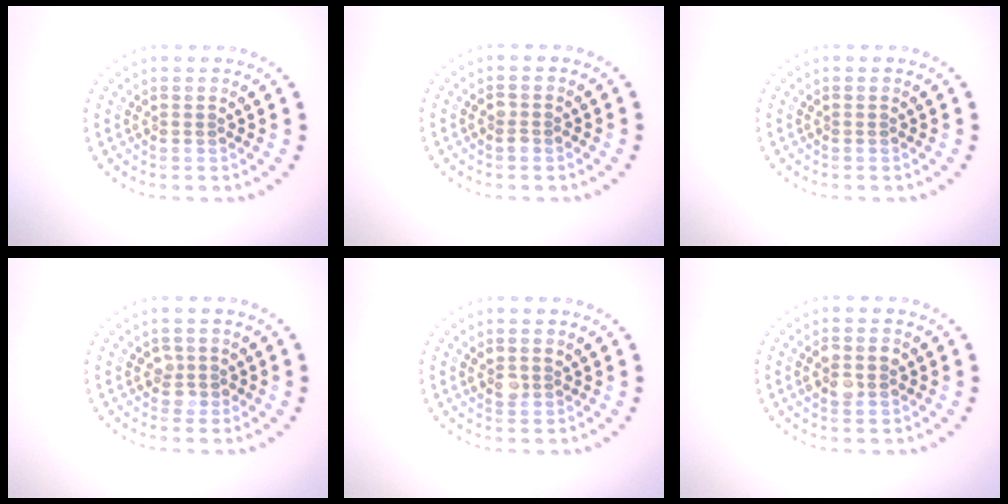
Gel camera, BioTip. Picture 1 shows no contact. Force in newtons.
{"total": 1.1, "press": 1.1, "slide": 0.4}
{"total": 0.0}
{"total": 1.2, "press": 1.0, "slide": 0.6}
{"total": 1.3, "press": 1.2, "slide": 0.6}
{"total": 2.4, "press": 2.3, "slide": 0.3}